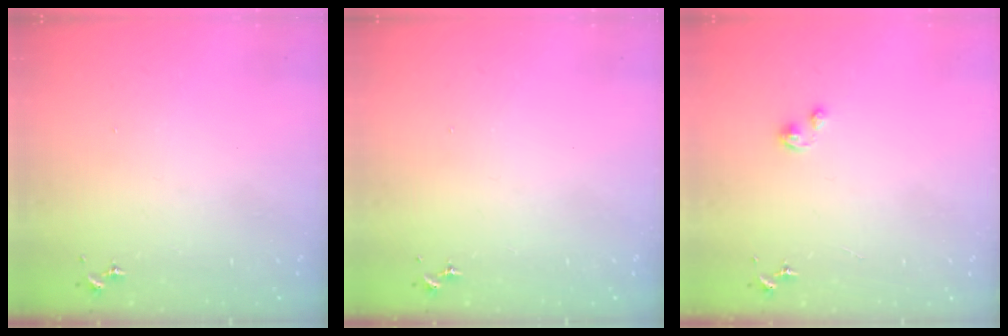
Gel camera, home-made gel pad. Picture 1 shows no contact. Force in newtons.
{"total": 0.0}
{"total": 1.9, "press": 1.9, "slide": 0.1}